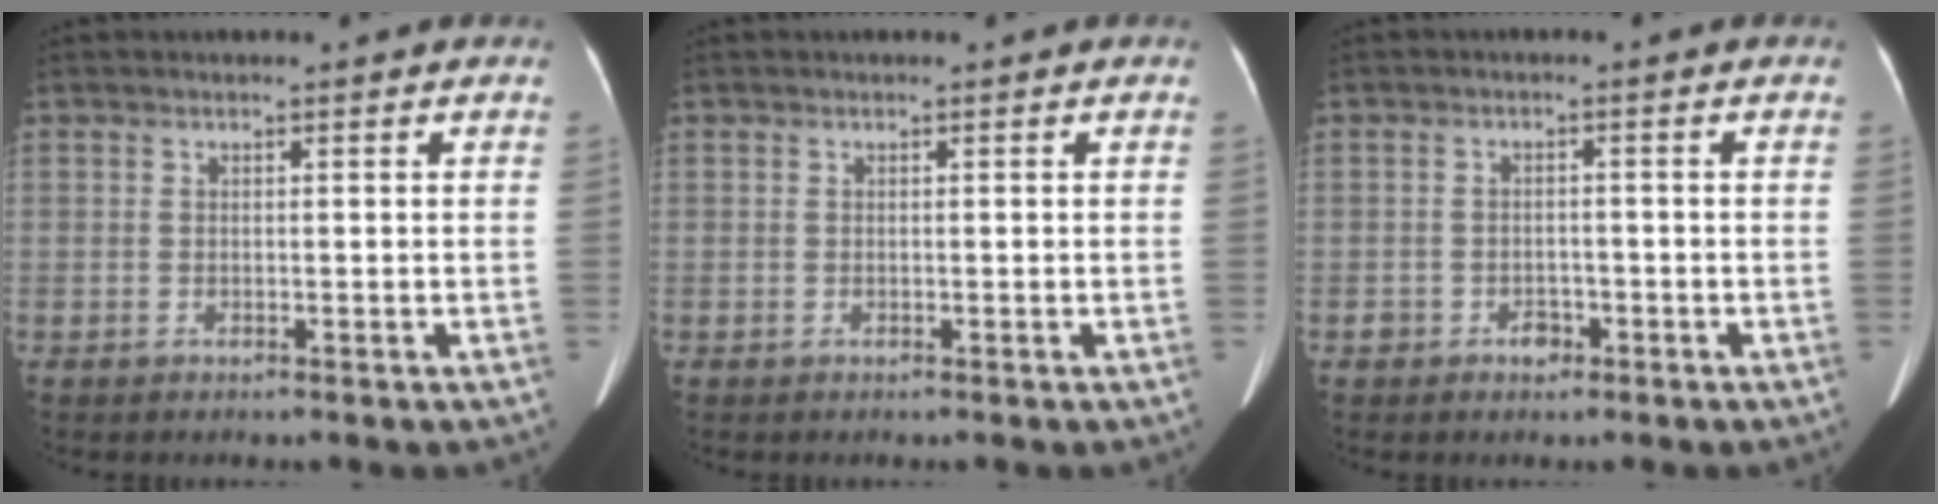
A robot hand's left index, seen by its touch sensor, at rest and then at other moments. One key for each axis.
{"total": 0.0}
{"total": 2.3, "fx": -1.5, "fy": 1.6, "fz": 0.7, "tx": -0.006, "ty": -0.002, "tz": -0.020}